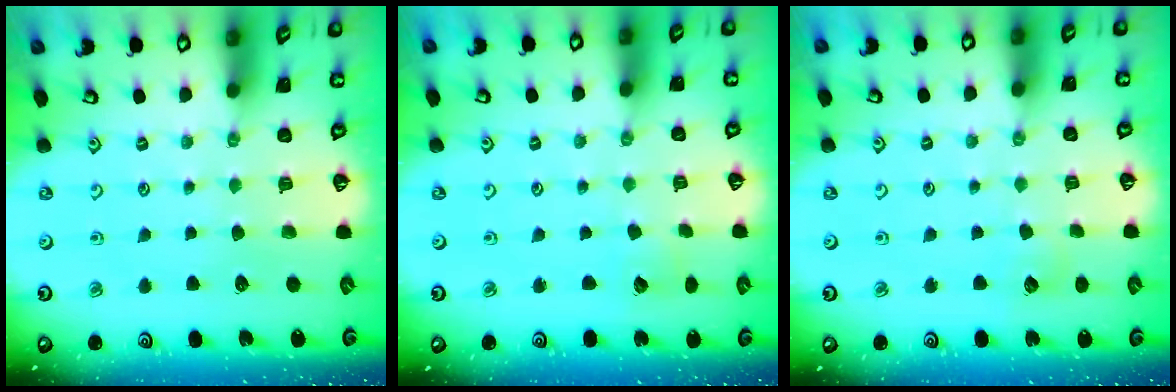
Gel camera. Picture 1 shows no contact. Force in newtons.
{"total": 3.5, "press": 3.5, "slide": 0.4}
{"total": 3.5, "press": 3.4, "slide": 0.5}